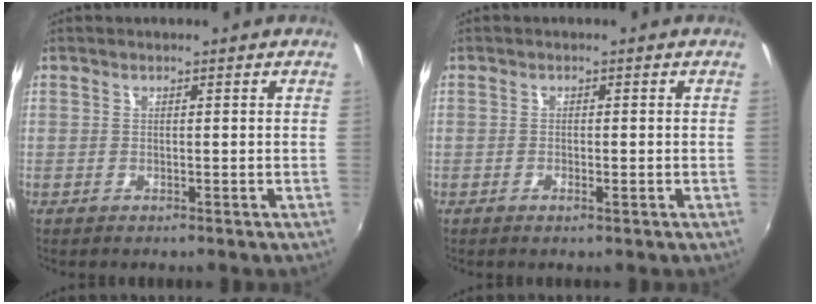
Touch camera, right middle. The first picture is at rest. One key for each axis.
{"total": 0.9, "fx": -0.4, "fy": -0.2, "fz": 0.8, "tx": -0.014, "ty": -0.002, "tz": -0.007}